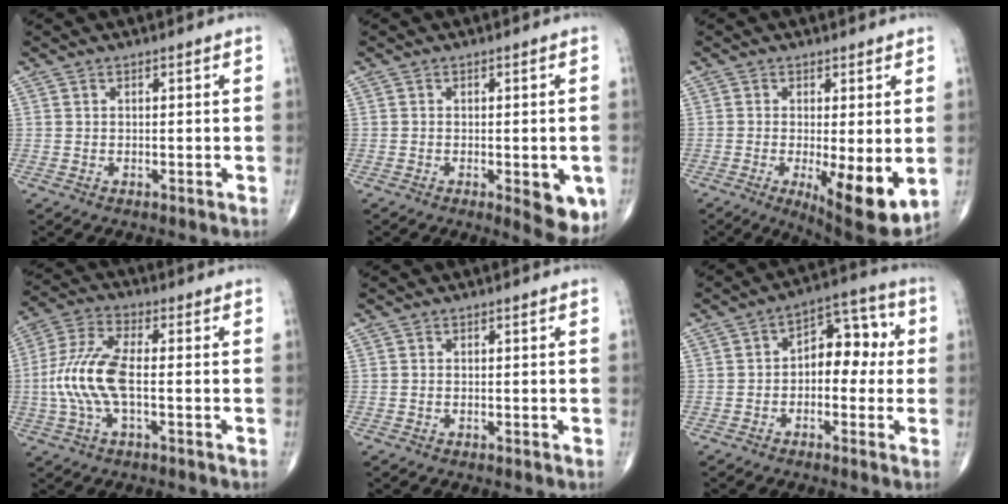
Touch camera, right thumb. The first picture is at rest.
{"total": 7.4, "force": [-2.3, 2.7, 6.5], "torque": [-0.060, -0.009, -0.024]}
{"total": 11.0, "force": [-2.0, 3.2, 10.3], "torque": [-0.151, -0.027, -0.023]}
{"total": 11.4, "force": [-1.4, 4.2, 10.5], "torque": [-0.245, 0.025, -0.031]}
{"total": 0.0}
{"total": 9.4, "force": [0.0, 6.1, 7.2], "torque": [-0.062, 0.038, -0.014]}